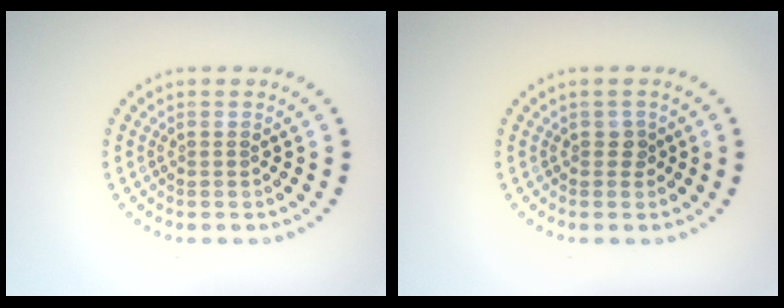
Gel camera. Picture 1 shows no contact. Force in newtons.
{"total": 1.0, "press": 0.9, "slide": 0.4}